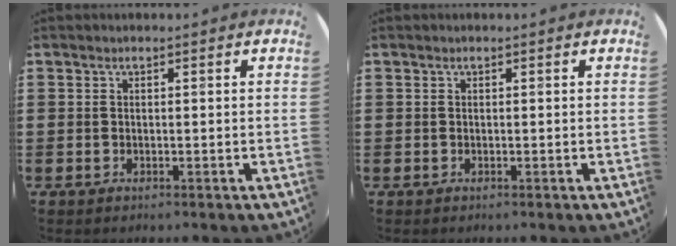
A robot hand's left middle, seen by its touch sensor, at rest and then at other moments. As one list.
[{"total": 0.0}]